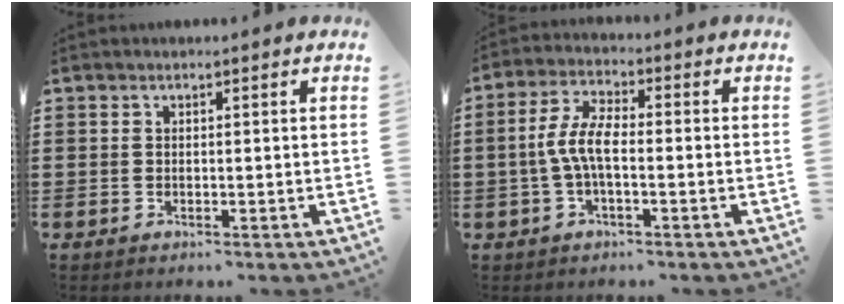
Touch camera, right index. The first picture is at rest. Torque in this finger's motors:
{"motor_torque": [1.55, -0.45, 0.85, 0.21]}